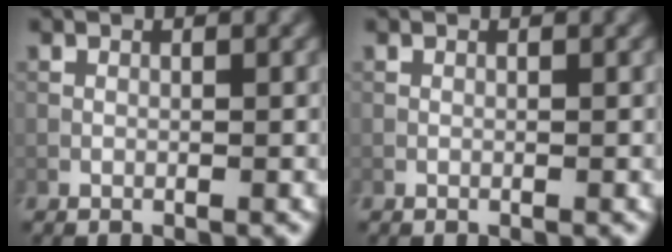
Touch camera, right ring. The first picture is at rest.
{"total": 0.0}